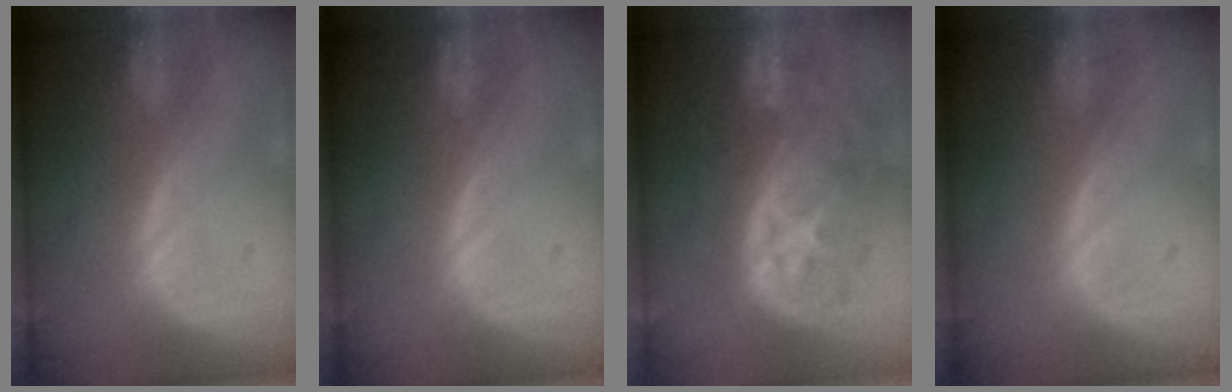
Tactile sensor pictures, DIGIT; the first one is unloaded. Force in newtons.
{"total": 0.0}
{"total": 11.1, "press": 9.7, "slide": 5.2}
{"total": 0.0}